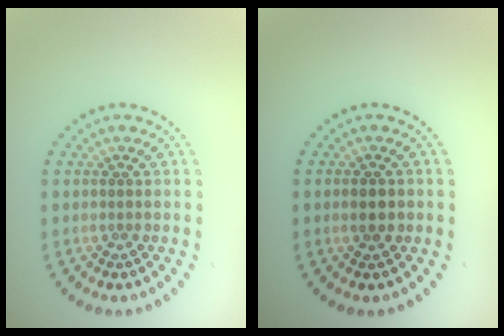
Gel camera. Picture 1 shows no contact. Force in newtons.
{"total": 2.1, "press": 2.1, "slide": 0.1}